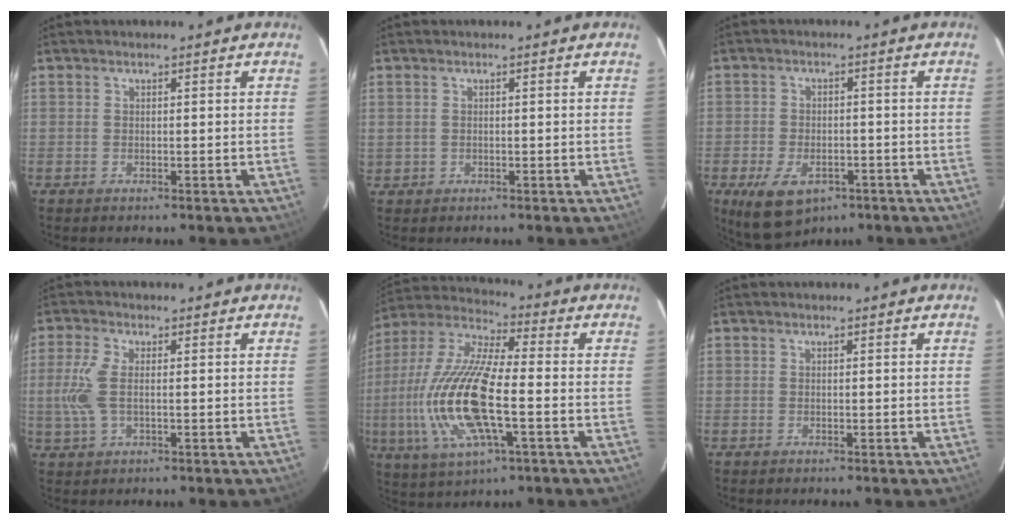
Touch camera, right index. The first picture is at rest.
{"total": 0.8, "force": [0.1, 0.7, 0.3], "torque": [-0.007, 0.002, 0.004]}
{"total": 10.0, "force": [-5.5, 5.9, 5.9], "torque": [-0.129, -0.018, -0.084]}
{"total": 6.1, "force": [0.0, 2.6, 5.5], "torque": [-0.129, 0.002, 0.003]}
{"total": 20.0, "force": [-3.8, 6.1, 18.7], "torque": [-0.394, -0.009, -0.078]}
{"total": 0.0}